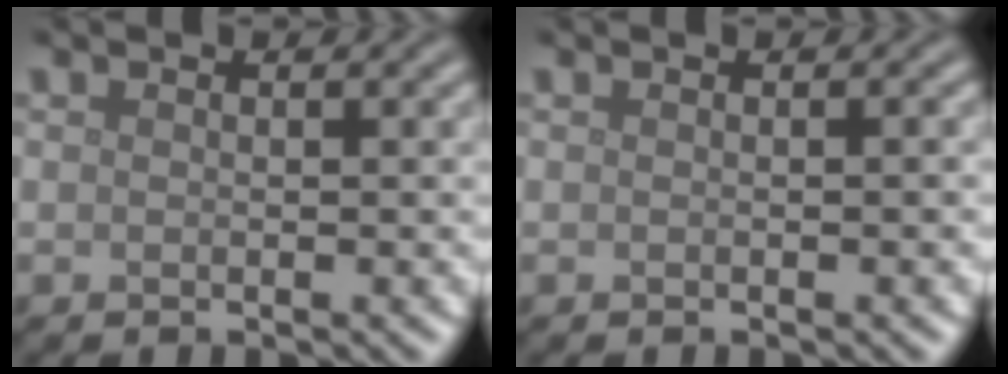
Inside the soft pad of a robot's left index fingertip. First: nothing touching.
{"total": 0.5, "force": [0.0, 0.0, 0.5], "torque": [-0.006, 0.002, 0.000]}